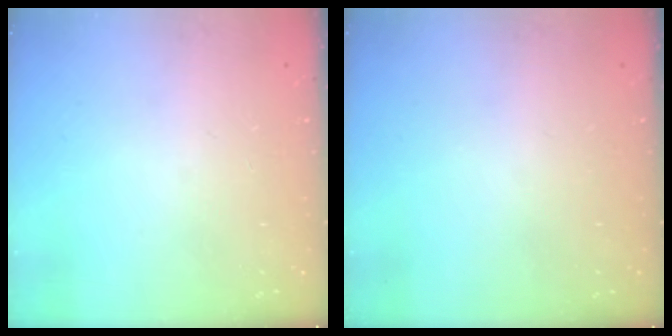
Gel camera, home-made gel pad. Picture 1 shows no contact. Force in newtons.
{"total": 0.0}